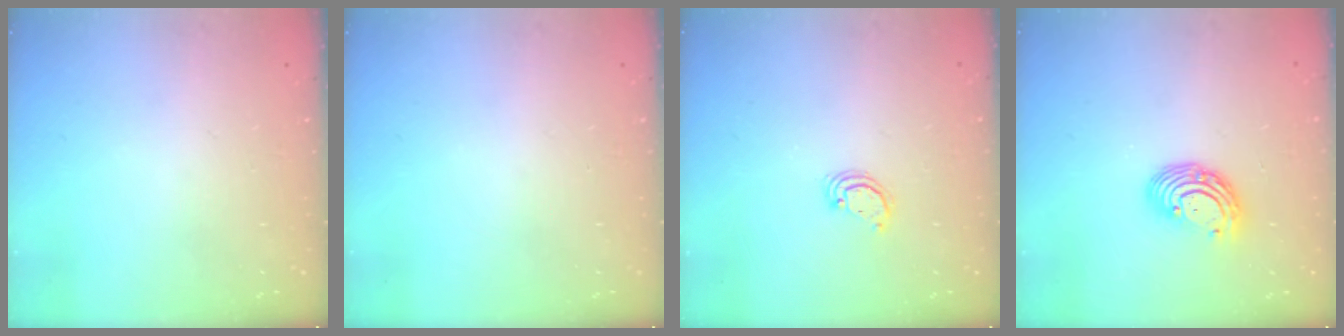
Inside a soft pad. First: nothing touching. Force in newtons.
{"total": 0.0}
{"total": 2.5, "press": 2.5, "slide": 0.2}
{"total": 8.1, "press": 8.0, "slide": 1.5}